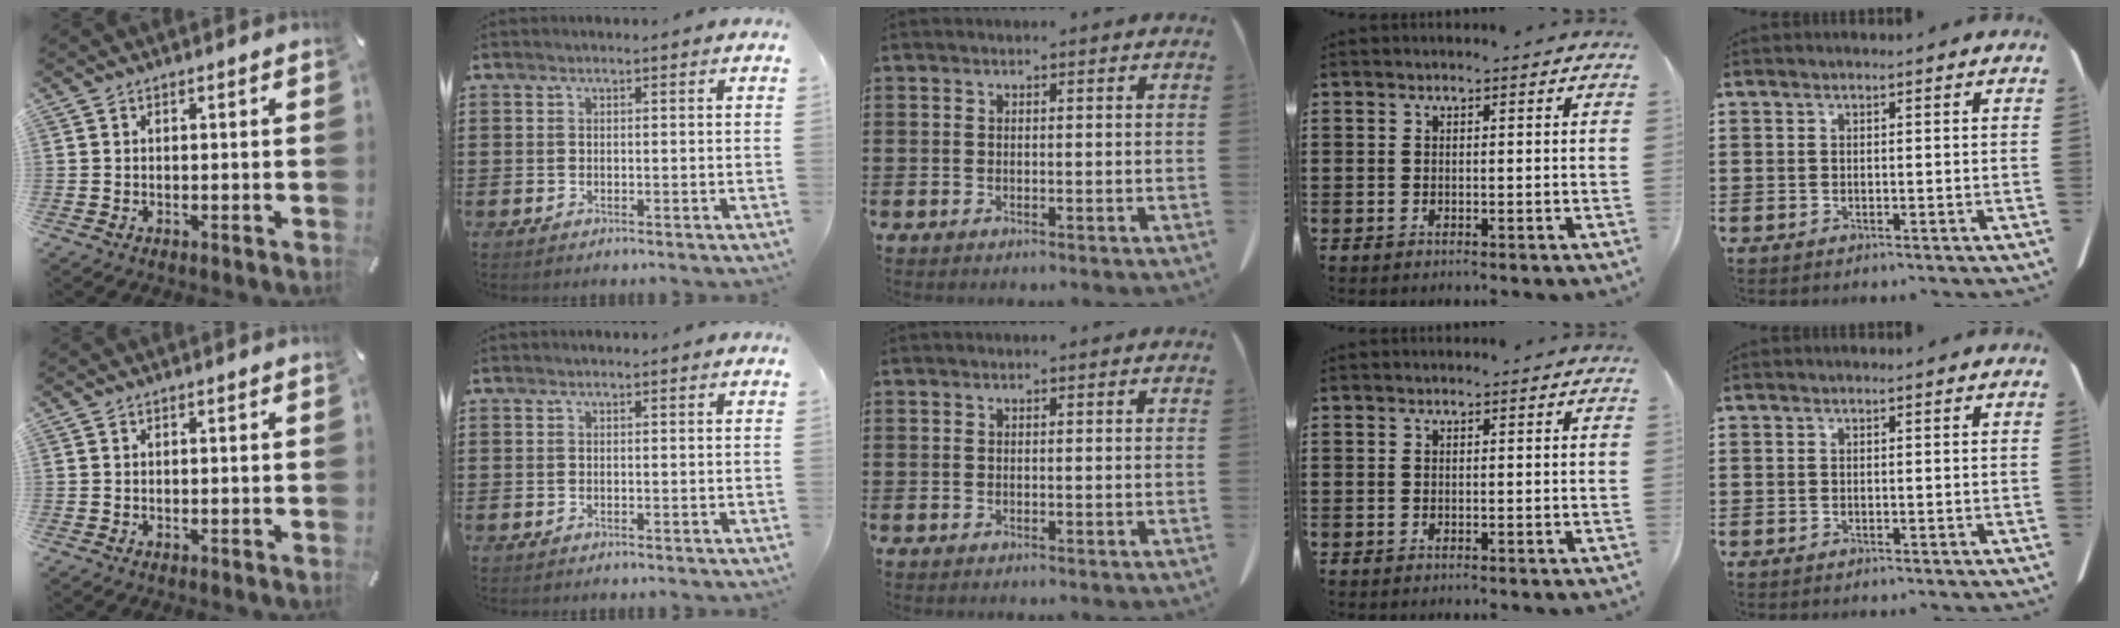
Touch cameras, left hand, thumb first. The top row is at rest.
{}